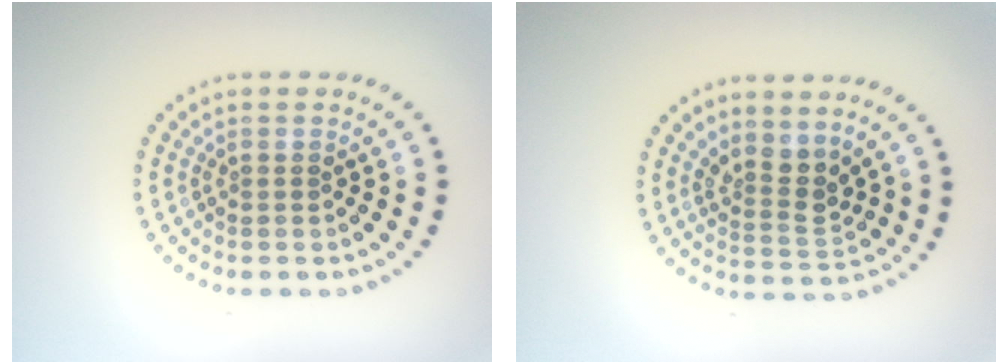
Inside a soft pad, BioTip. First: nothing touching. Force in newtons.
{"total": 2.7, "press": 2.0, "slide": 1.8}